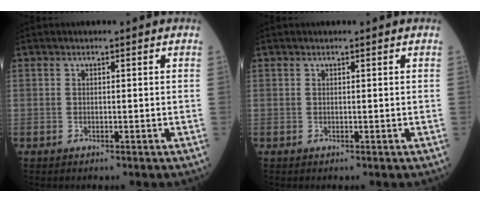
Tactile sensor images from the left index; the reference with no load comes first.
{"total": 0.6, "force": [0.6, 0.0, 0.2], "torque": [-0.003, 0.002, 0.010]}